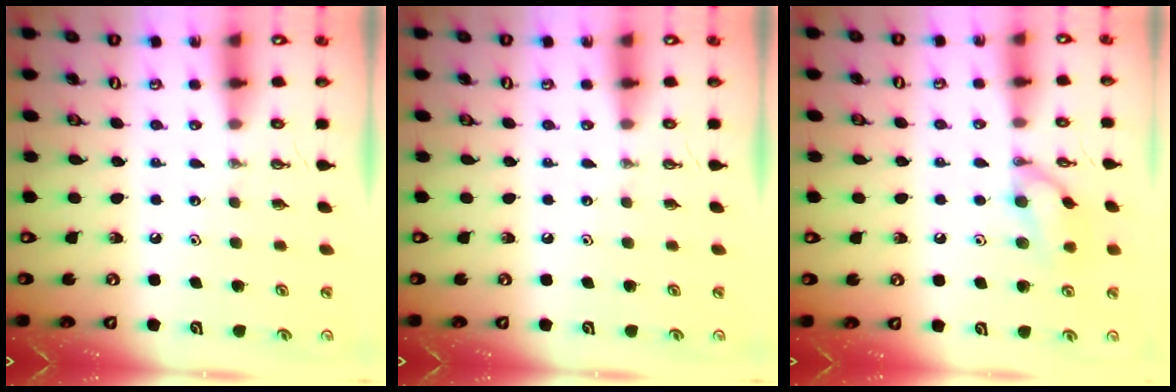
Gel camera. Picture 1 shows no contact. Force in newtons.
{"total": 0.0}
{"total": 10.7, "press": 10.7, "slide": 0.3}